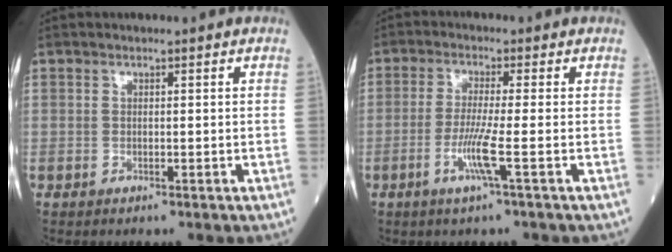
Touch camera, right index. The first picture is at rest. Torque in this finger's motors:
{"motor_torque": [-0.17, 0.06, 0.02, 0.02]}